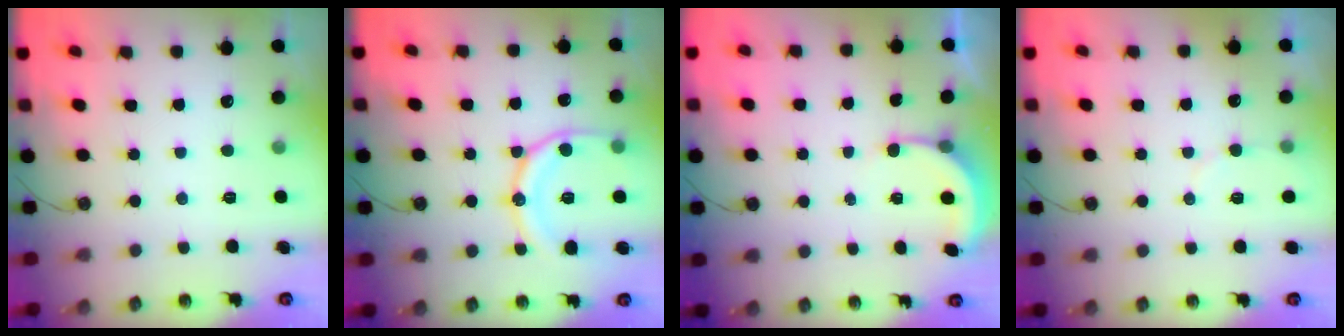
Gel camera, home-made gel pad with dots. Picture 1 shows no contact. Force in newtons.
{"total": 15.1, "press": 15.1, "slide": 1.5}
{"total": 2.5, "press": 2.5, "slide": 0.4}
{"total": 3.0, "press": 3.0, "slide": 0.2}